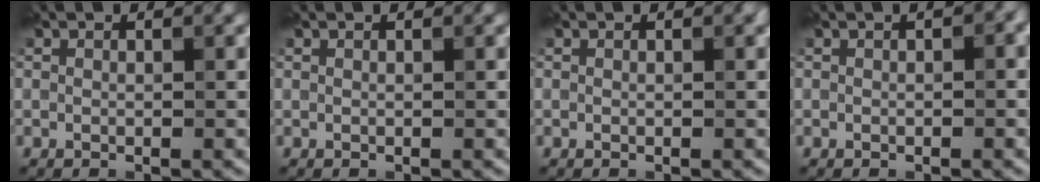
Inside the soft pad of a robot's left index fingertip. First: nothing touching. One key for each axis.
{"total": 0.0}
{"total": 0.0}
{"total": 1.6, "fx": 0.1, "fy": 0.7, "fz": 1.4, "tx": -0.015, "ty": 0.003, "tz": 0.004}